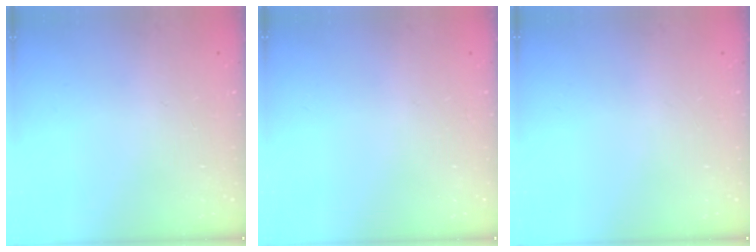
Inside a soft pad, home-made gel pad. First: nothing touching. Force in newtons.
{"total": 0.0}
{"total": 0.0}